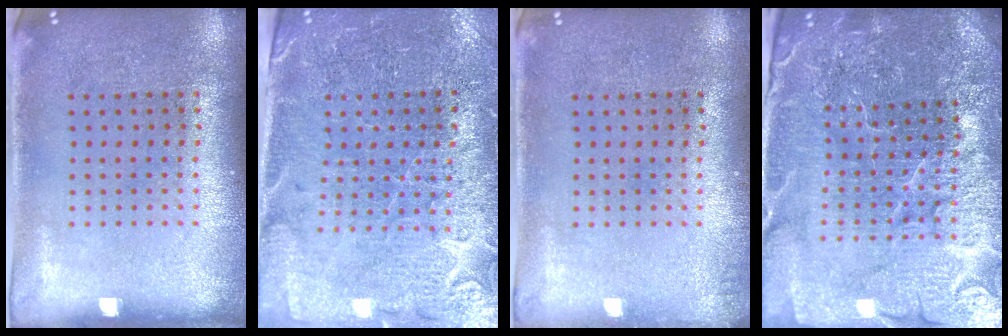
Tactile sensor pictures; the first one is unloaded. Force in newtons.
{"total": 3.2, "press": 3.1, "slide": 0.8}
{"total": 0.8, "press": 0.8, "slide": 0.0}
{"total": 5.7, "press": 5.1, "slide": 2.4}